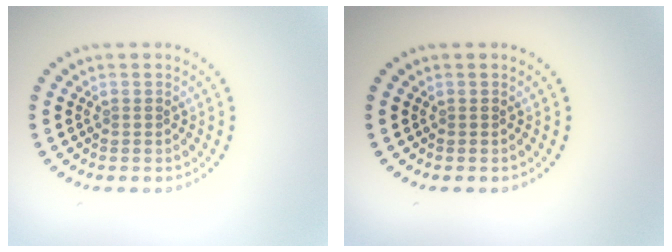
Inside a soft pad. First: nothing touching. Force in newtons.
{"total": 0.0}